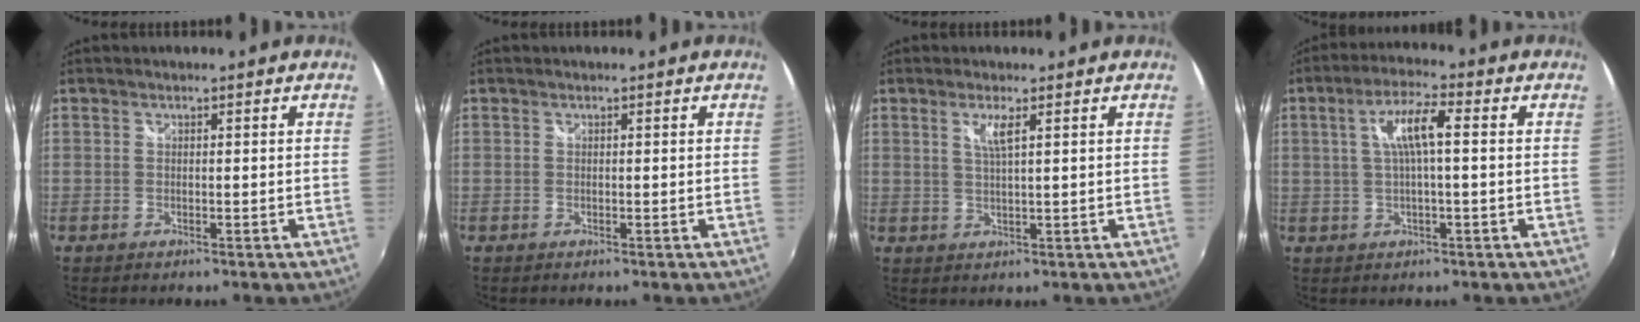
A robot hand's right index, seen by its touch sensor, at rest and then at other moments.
{"total": 0.0}
{"total": 3.0, "force": [1.3, 0.1, 2.7], "torque": [-0.052, -0.002, 0.024]}
{"total": 6.8, "force": [0.8, 1.0, 6.7], "torque": [-0.124, 0.009, 0.017]}